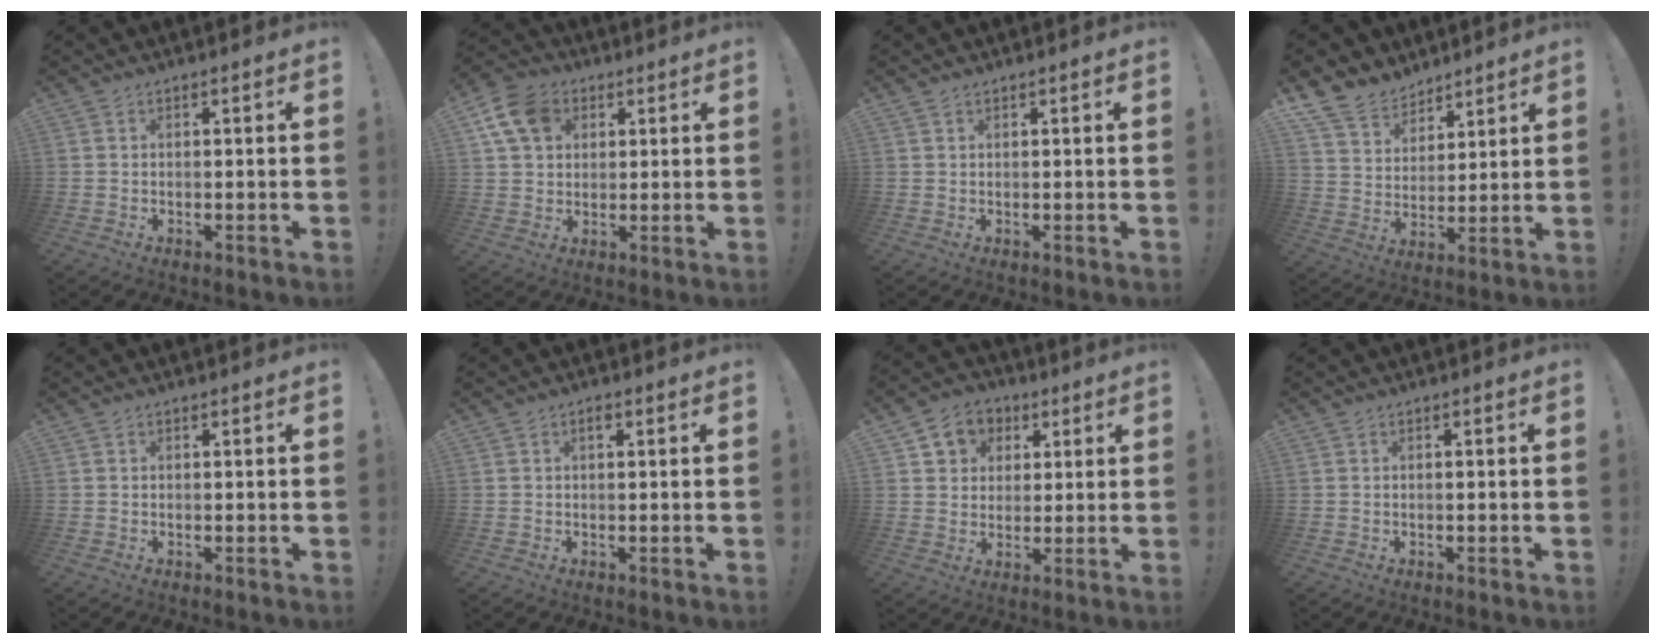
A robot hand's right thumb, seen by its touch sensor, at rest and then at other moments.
{"total": 11.4, "force": [4.7, 8.7, 5.8], "torque": [-0.104, -0.008, 0.094]}
{"total": 0.7, "force": [0.6, 0.2, 0.2], "torque": [-0.010, 0.002, 0.014]}
{"total": 11.2, "force": [8.9, 6.5, 1.9], "torque": [-0.051, -0.070, 0.176]}
{"total": 0.0}
{"total": 1.5, "force": [0.7, 0.6, 1.2], "torque": [-0.014, 0.000, 0.008]}
{"total": 8.4, "force": [3.1, 7.4, 2.6], "torque": [-0.036, -0.013, 0.063]}
{"total": 0.6, "force": [-0.3, -0.1, 0.5], "torque": [-0.009, 0.000, -0.005]}